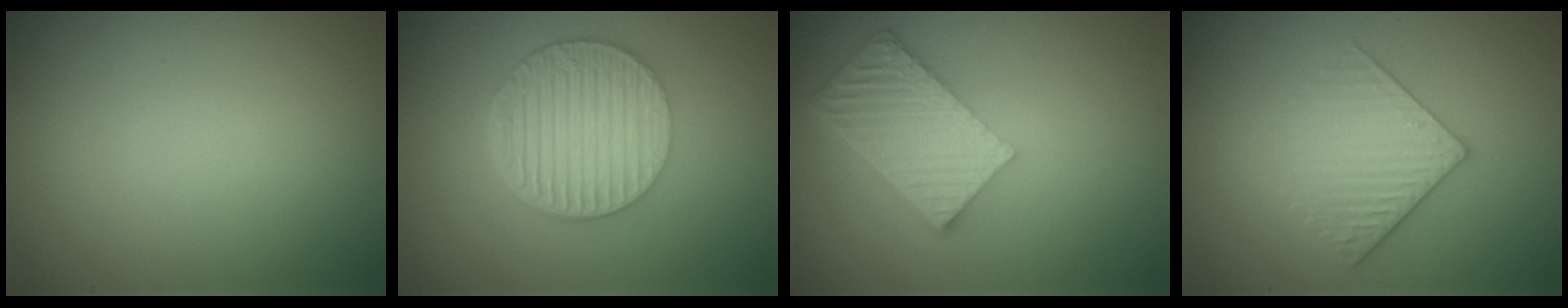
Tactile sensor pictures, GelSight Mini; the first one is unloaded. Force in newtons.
{"total": 6.6, "press": 4.6, "slide": 4.8}
{"total": 6.3, "press": 4.4, "slide": 4.5}
{"total": 3.1, "press": 2.8, "slide": 1.4}